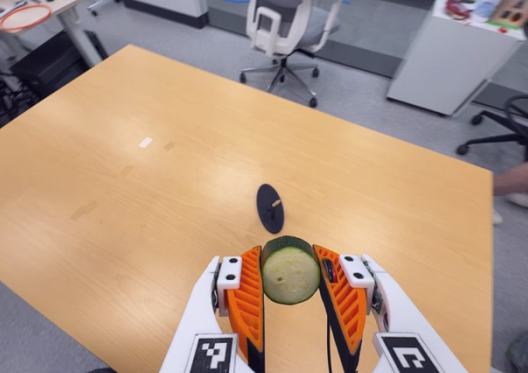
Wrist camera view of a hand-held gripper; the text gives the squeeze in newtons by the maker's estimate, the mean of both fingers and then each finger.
{"total": 11.2, "left": 10.8, "right": 11.5}